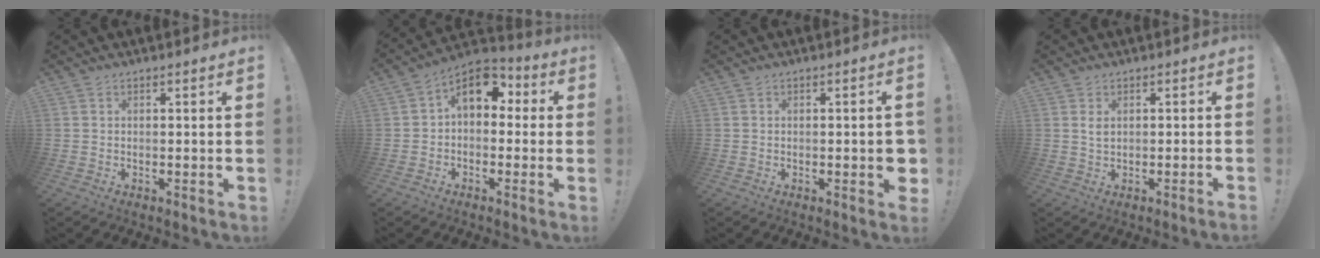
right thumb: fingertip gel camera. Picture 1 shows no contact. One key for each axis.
{"total": 10.1, "fx": 2.8, "fy": 6.7, "fz": 7.0, "tx": -0.092, "ty": -0.001, "tz": 0.057}
{"total": 3.3, "fx": -0.6, "fy": 1.0, "fz": 3.1, "tx": -0.042, "ty": 0.006, "tz": -0.007}
{"total": 1.4, "fx": -0.1, "fy": 0.4, "fz": 1.4, "tx": -0.028, "ty": 0.004, "tz": -0.003}